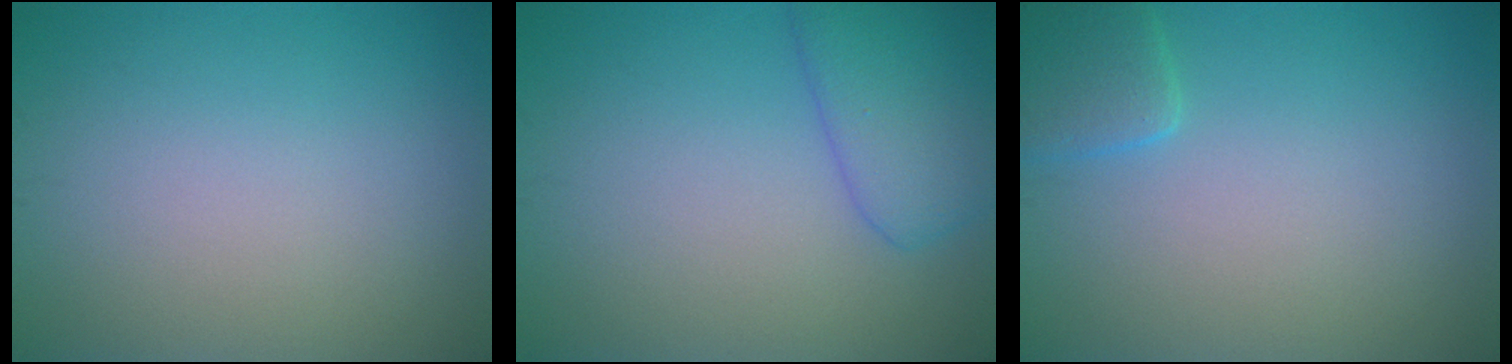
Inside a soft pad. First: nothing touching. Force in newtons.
{"total": 4.2, "press": 4.2, "slide": 0.3}
{"total": 2.4, "press": 2.4, "slide": 0.1}